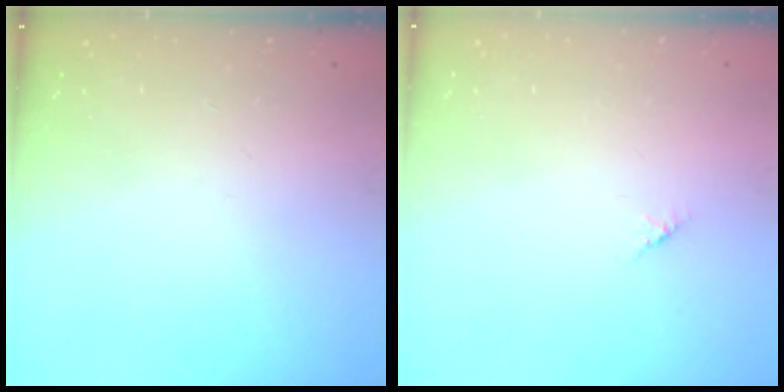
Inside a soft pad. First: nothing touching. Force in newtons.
{"total": 1.2, "press": 1.2, "slide": 0.3}